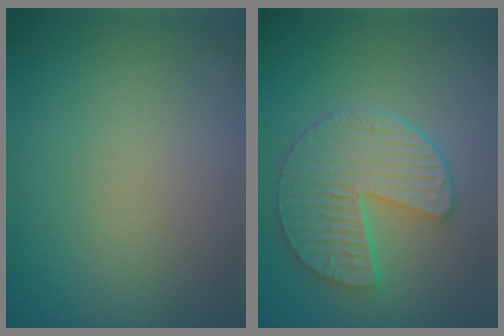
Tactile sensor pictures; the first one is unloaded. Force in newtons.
{"total": 5.7, "press": 4.7, "slide": 3.3}